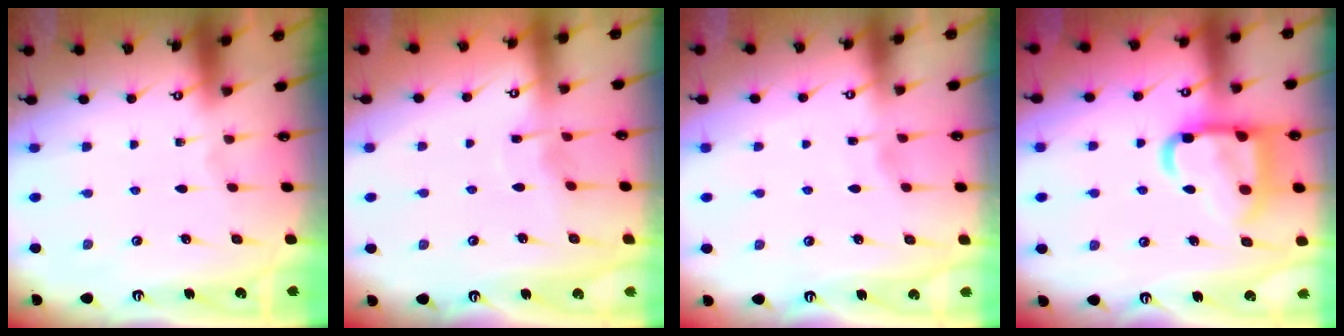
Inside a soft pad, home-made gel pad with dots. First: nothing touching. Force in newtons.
{"total": 2.9, "press": 2.9, "slide": 0.4}
{"total": 2.7, "press": 2.7, "slide": 0.3}
{"total": 19.1, "press": 18.9, "slide": 2.0}